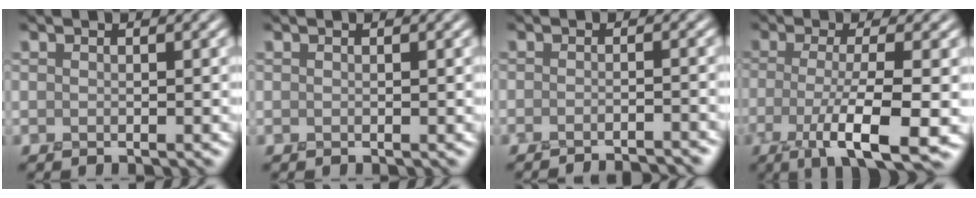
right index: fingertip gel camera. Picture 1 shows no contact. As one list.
[{"total": 0.5, "force": [0.3, -0.1, -0.4], "torque": [0.008, 0.002, 0.004]}, {"total": 3.8, "force": [-3.6, 0.4, 1.0], "torque": [0.008, 0.004, -0.049]}, {"total": 6.9, "force": [-2.5, 1.5, 6.3], "torque": [-0.103, -0.002, -0.049]}]